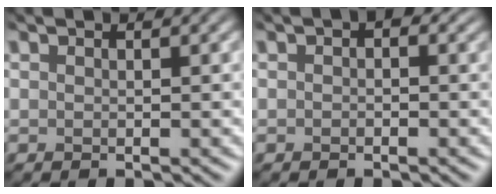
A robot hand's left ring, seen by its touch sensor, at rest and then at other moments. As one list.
[{"total": 2.0, "force": [0.7, 1.4, 1.3], "torque": [-0.023, 0.004, 0.008]}]